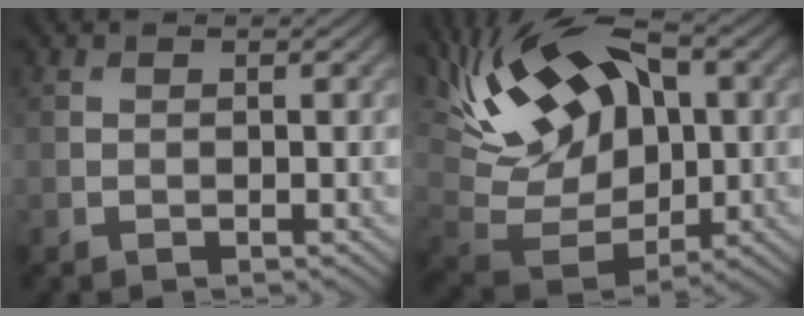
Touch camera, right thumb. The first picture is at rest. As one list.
[{"total": 15.7, "force": [5.6, 9.0, 11.6], "torque": [-0.230, 0.024, 0.087]}]